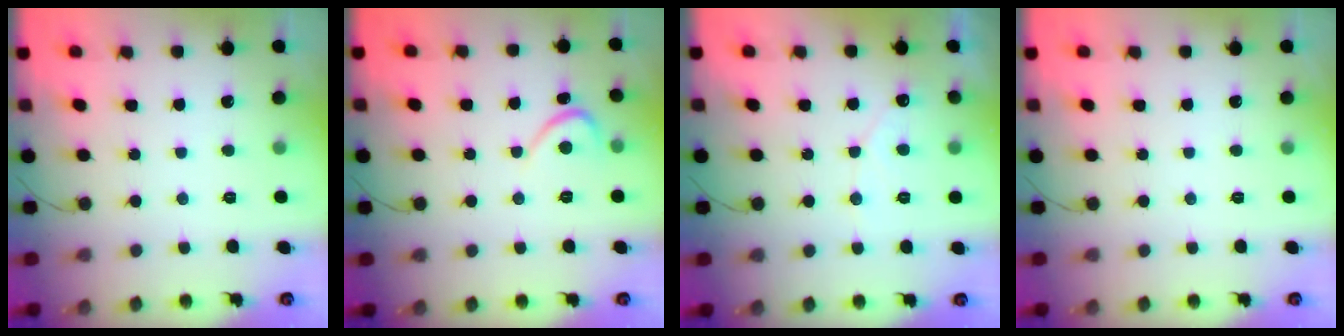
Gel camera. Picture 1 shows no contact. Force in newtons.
{"total": 2.7, "press": 2.7, "slide": 0.3}
{"total": 3.8, "press": 3.8, "slide": 0.1}
{"total": 0.0}